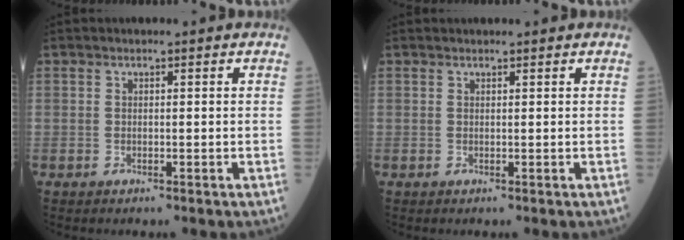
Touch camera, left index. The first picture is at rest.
{"total": 1.8, "force": [1.8, 0.2, 0.4], "torque": [-0.005, 0.018, 0.021]}